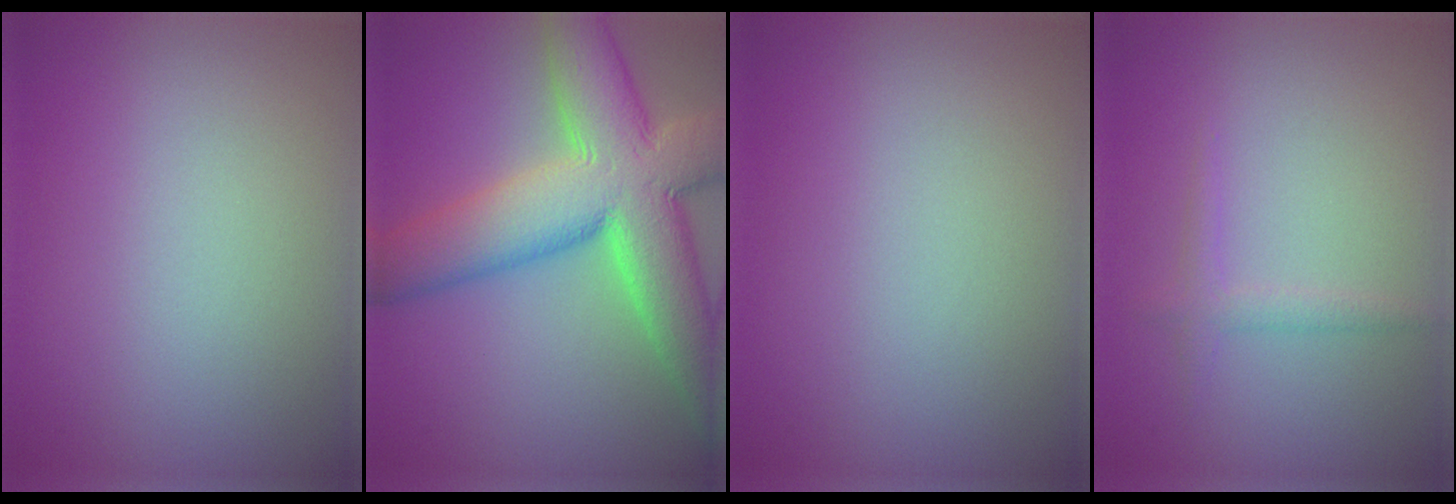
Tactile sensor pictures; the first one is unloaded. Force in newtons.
{"total": 13.0, "press": 13.0, "slide": 0.9}
{"total": 0.0}
{"total": 1.3, "press": 1.3, "slide": 0.1}